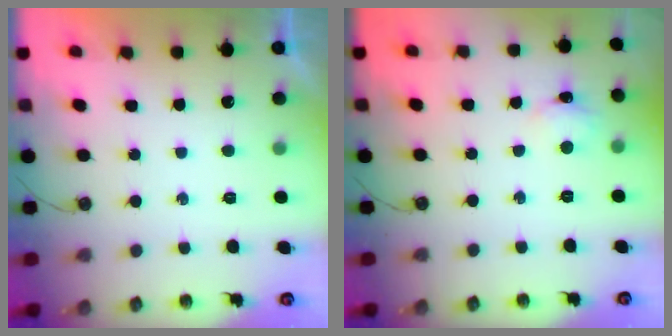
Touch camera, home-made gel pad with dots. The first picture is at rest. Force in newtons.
{"total": 5.3, "press": 5.3, "slide": 0.8}